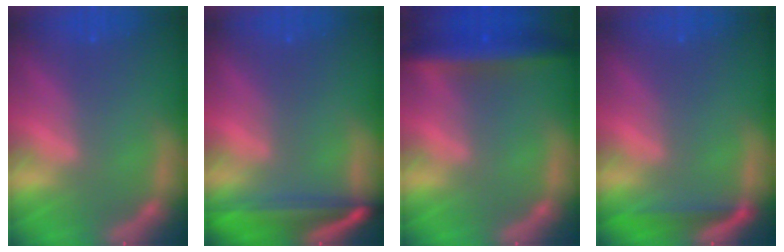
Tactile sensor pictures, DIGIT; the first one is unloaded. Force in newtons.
{"total": 7.5}
{"total": 6.0}
{"total": 3.0}